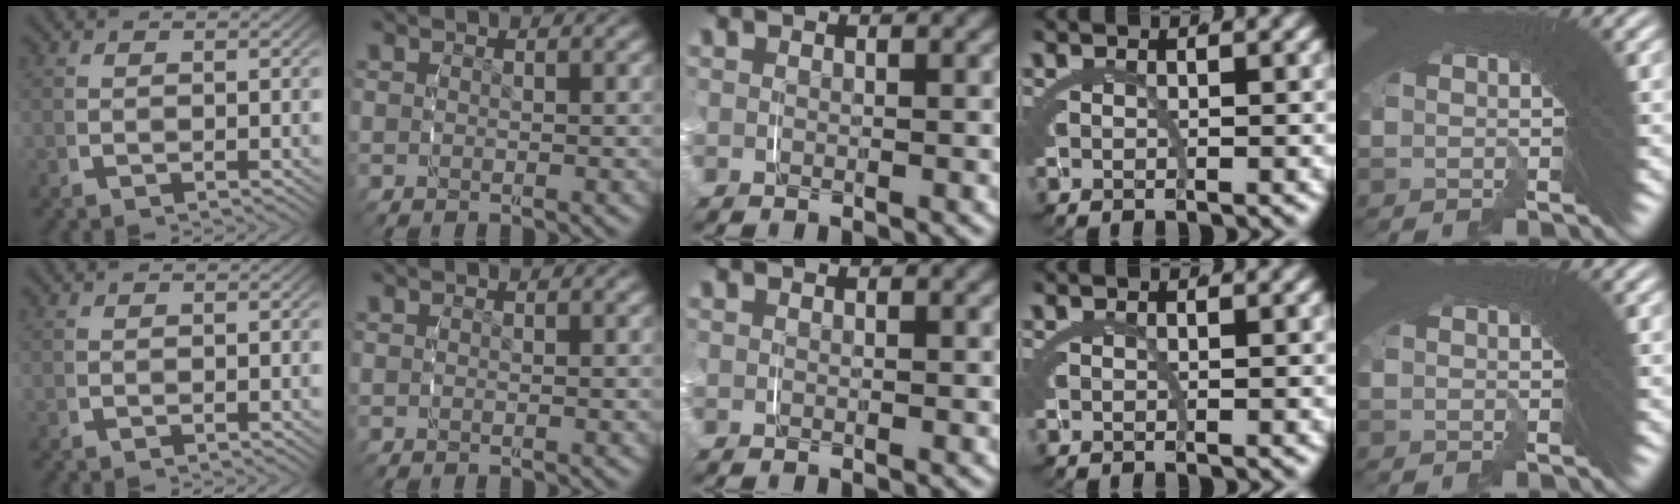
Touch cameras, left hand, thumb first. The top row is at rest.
{}